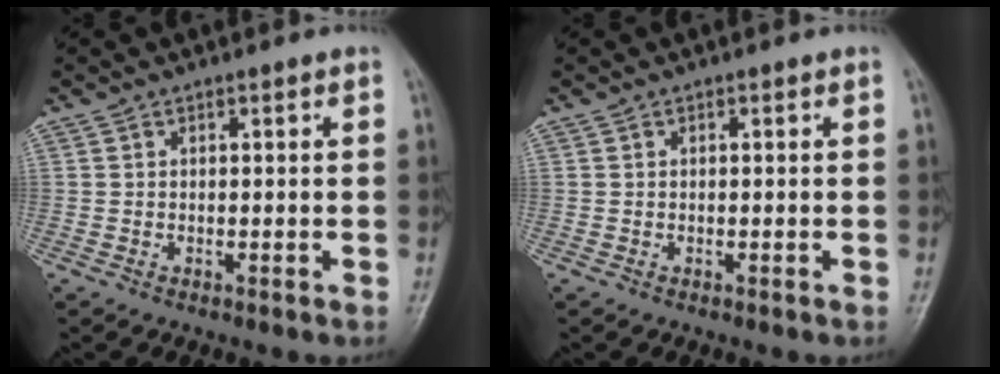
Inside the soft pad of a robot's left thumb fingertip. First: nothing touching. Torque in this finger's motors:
{"motor_torque": [-0.52, -0.35, 0.21, 0.41, 0.00]}